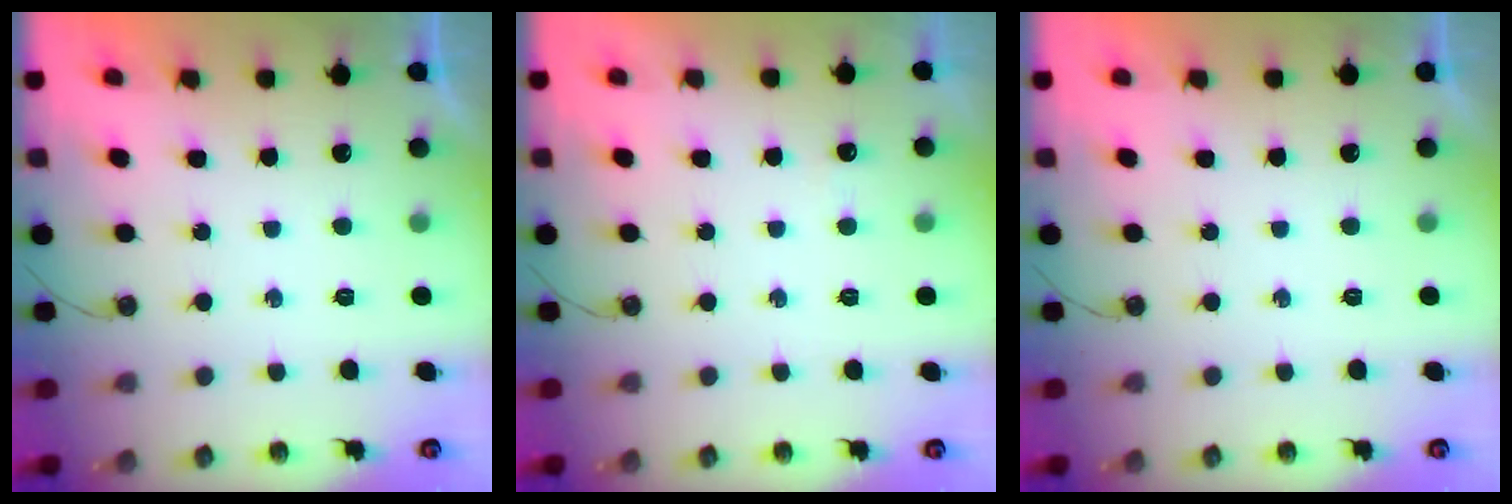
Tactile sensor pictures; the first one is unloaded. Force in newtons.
{"total": 2.5, "press": 2.4, "slide": 0.5}
{"total": 0.0}